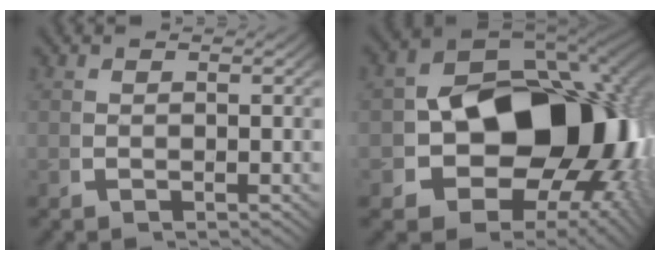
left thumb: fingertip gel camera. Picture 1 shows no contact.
{"total": 26.8, "force": [-2.9, 18.0, 19.6], "torque": [-0.338, -0.087, -0.011]}